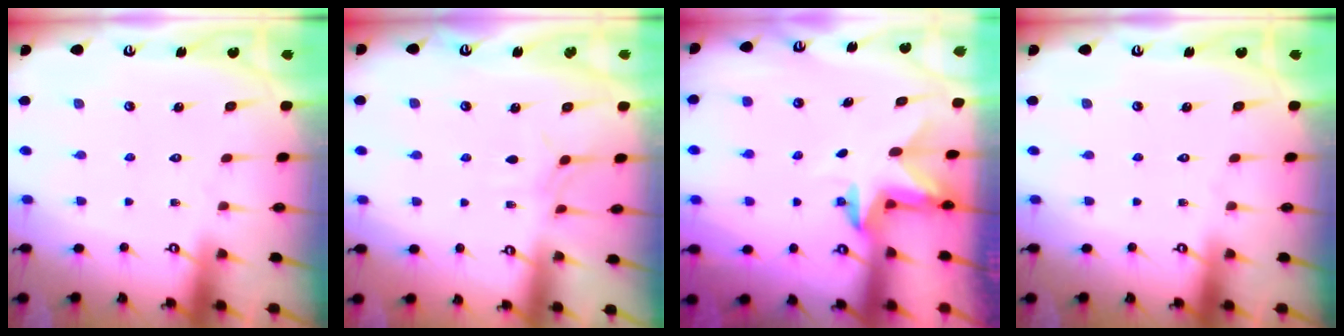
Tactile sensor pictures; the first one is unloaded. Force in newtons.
{"total": 3.6, "press": 3.5, "slide": 0.5}
{"total": 2.4, "press": 2.3, "slide": 0.4}
{"total": 0.0}